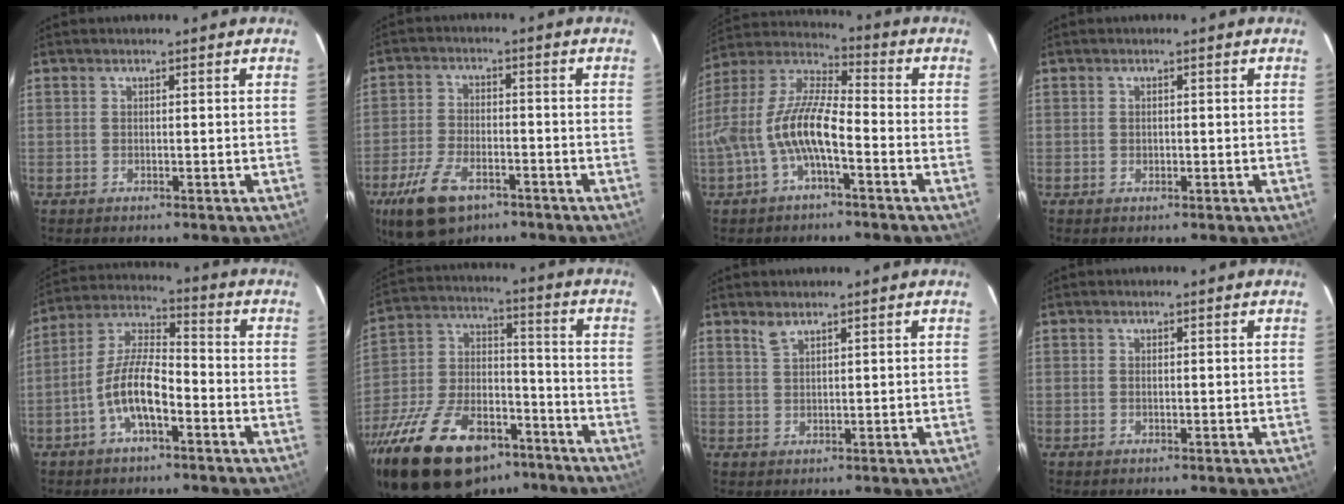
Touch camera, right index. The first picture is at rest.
{"total": 11.7, "force": [-7.1, 5.9, 7.3], "torque": [-0.172, -0.015, -0.130]}
{"total": 12.9, "force": [-4.2, 3.9, 11.5], "torque": [-0.240, 0.007, -0.079]}
{"total": 0.7, "force": [0.0, 0.6, 0.3], "torque": [-0.002, 0.002, 0.000]}
{"total": 10.3, "force": [-4.3, 3.5, 8.7], "torque": [-0.185, 0.011, -0.082]}
{"total": 27.7, "force": [-18.3, 13.5, 15.8], "torque": [-0.320, -0.004, -0.286]}
{"total": 1.9, "force": [1.6, 0.6, 0.9], "torque": [-0.018, 0.002, 0.031]}
{"total": 0.6, "force": [0.1, 0.4, 0.4], "torque": [-0.009, 0.001, 0.000]}